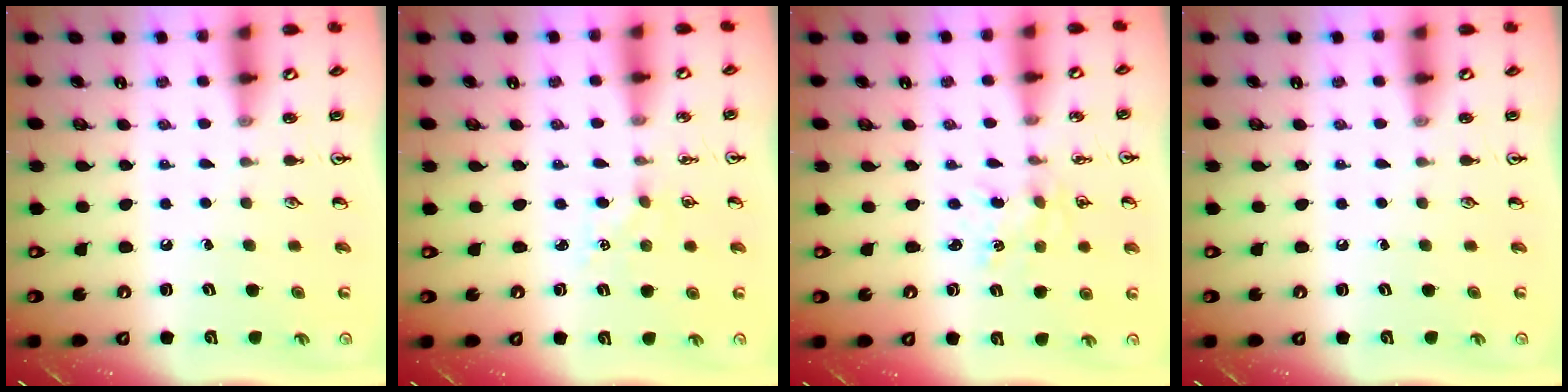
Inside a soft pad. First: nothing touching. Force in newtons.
{"total": 2.4, "press": 2.3, "slide": 0.3}
{"total": 0.5, "press": 0.5, "slide": 0.1}
{"total": 0.0}